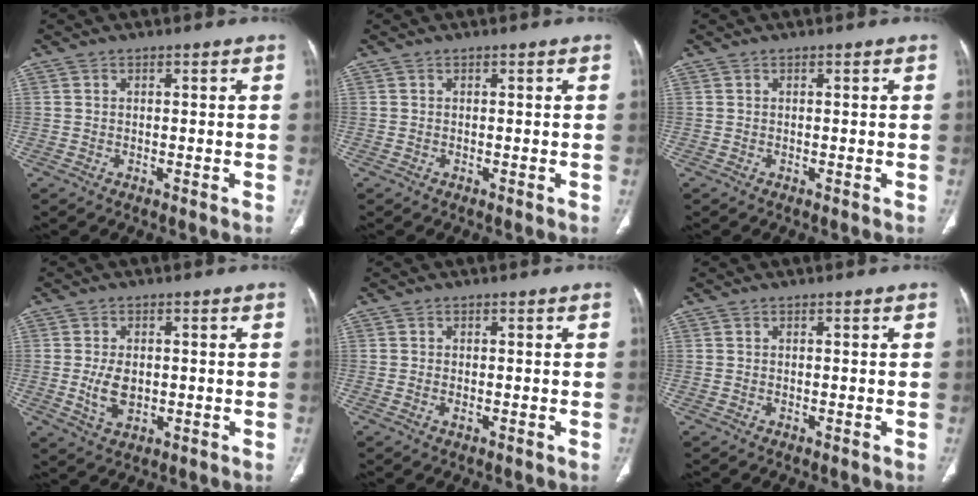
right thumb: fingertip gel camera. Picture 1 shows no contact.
{"total": 0.0}
{"total": 0.0}
{"total": 5.7, "force": [-0.6, 3.6, 4.4], "torque": [-0.076, -0.004, -0.002]}
{"total": 1.0, "force": [-0.4, 0.4, 0.8], "torque": [-0.020, 0.007, -0.005]}
{"total": 0.0}